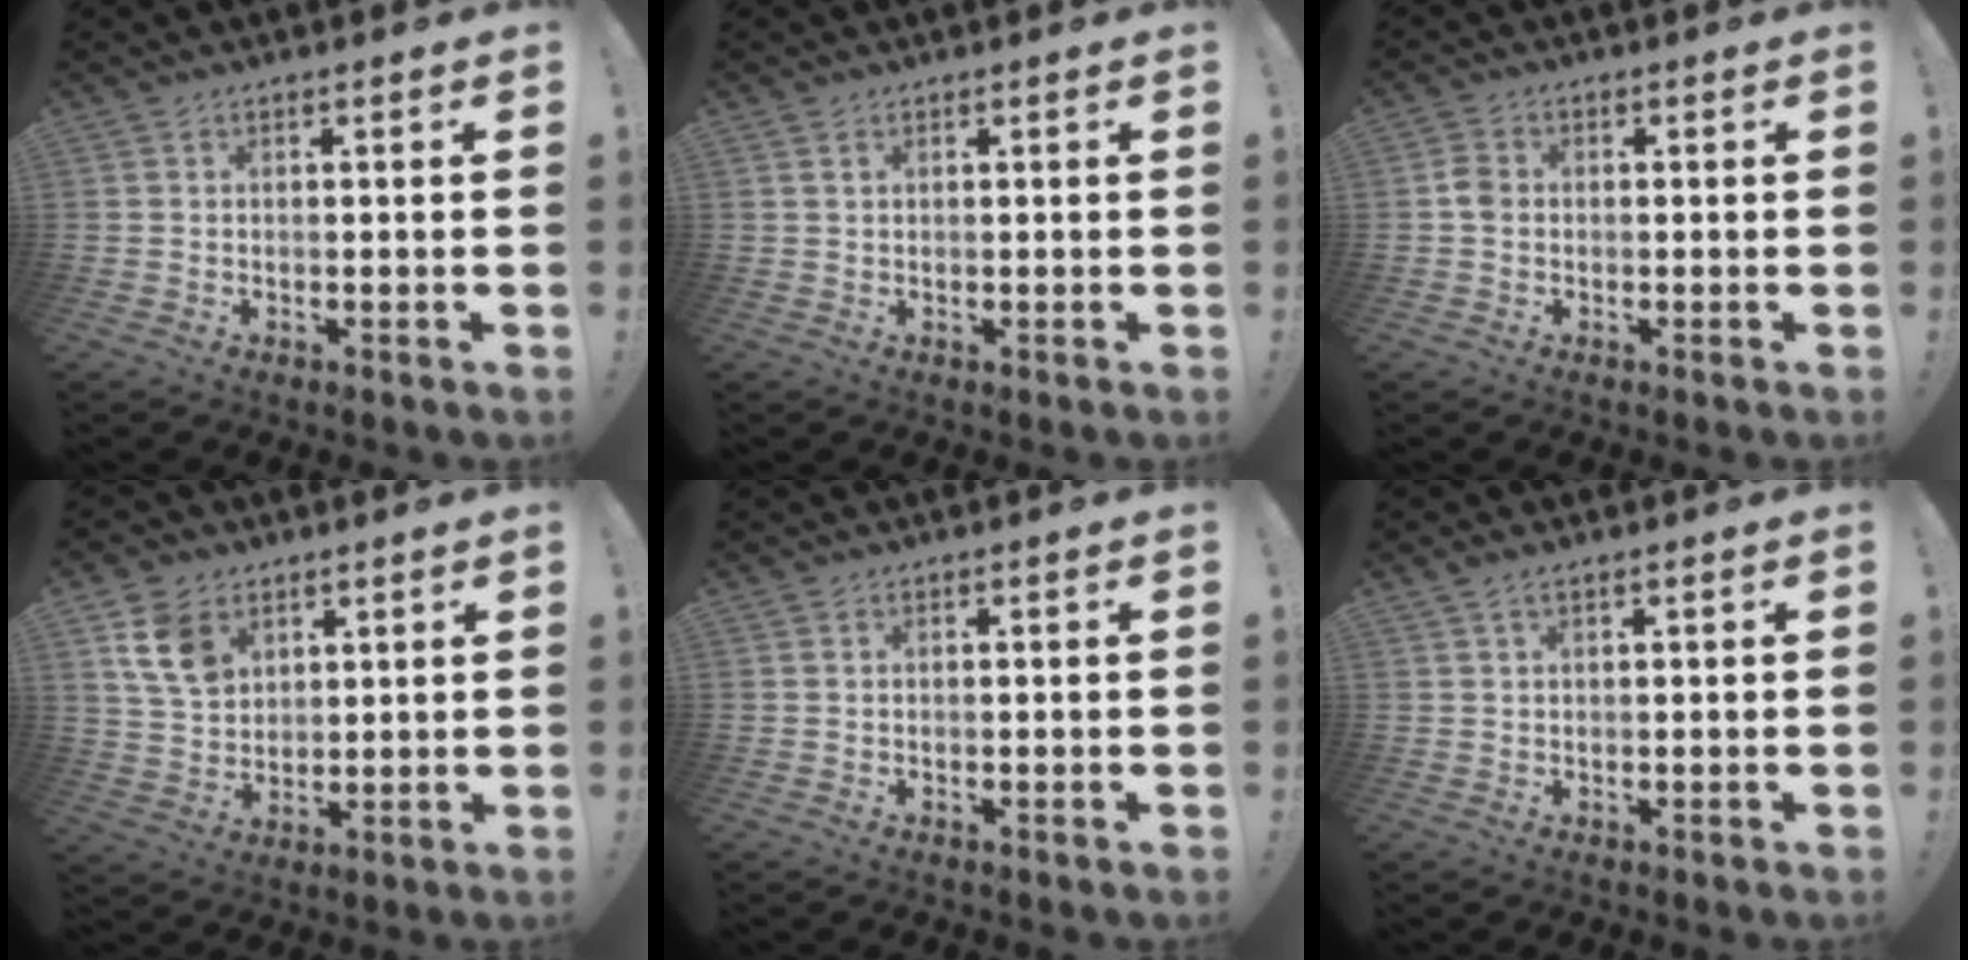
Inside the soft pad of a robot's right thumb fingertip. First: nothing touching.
{"total": 0.9, "force": [0.6, 0.5, 0.4], "torque": [-0.006, -0.002, 0.010]}
{"total": 3.6, "force": [-0.5, 2.8, 2.2], "torque": [-0.045, 0.009, -0.008]}
{"total": 8.2, "force": [4.4, 5.6, 4.1], "torque": [-0.064, -0.015, 0.088]}
{"total": 0.0}
{"total": 1.7, "force": [1.1, 0.4, 1.2], "torque": [-0.032, 0.002, 0.022]}